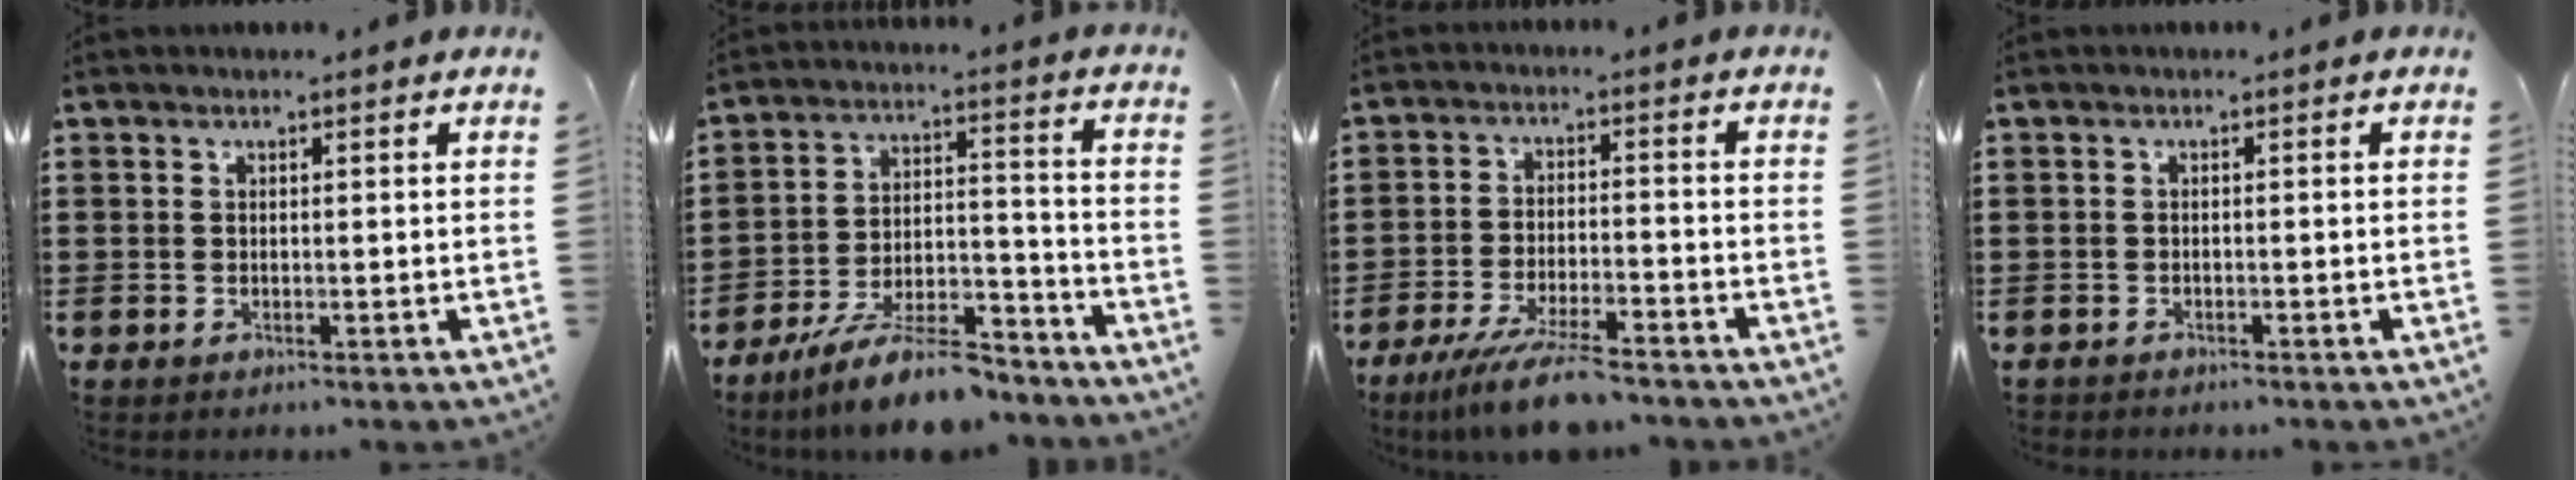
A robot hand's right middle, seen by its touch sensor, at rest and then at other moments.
{"total": 11.1, "force": [-9.4, 1.6, 5.7], "torque": [-0.099, 0.024, -0.177]}
{"total": 8.3, "force": [-6.9, 0.7, 4.6], "torque": [-0.098, -0.008, -0.129]}
{"total": 0.8, "force": [-0.8, 0.0, -0.1], "torque": [-0.001, -0.001, -0.016]}